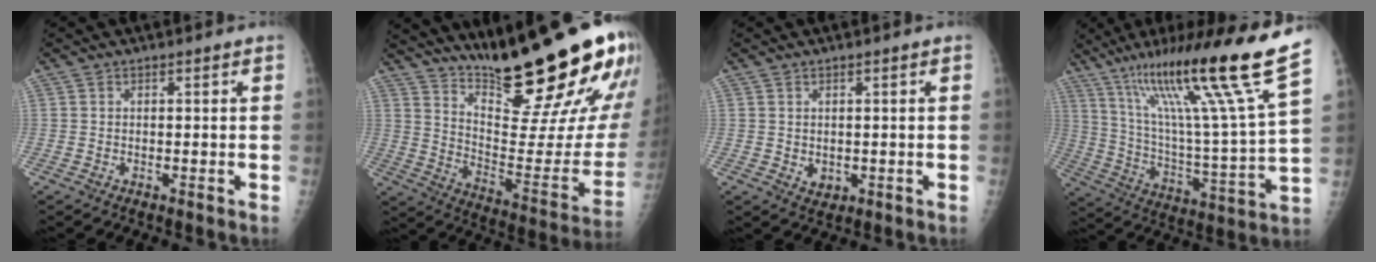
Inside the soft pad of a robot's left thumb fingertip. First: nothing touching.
{"total": 28.0, "force": [20.4, 4.5, 18.6], "torque": [-0.249, -0.135, 0.302]}
{"total": 2.4, "force": [-0.2, 1.8, 1.5], "torque": [-0.013, -0.002, 0.005]}
{"total": 25.9, "force": [16.5, 0.8, 19.9], "torque": [-0.309, -0.067, 0.281]}